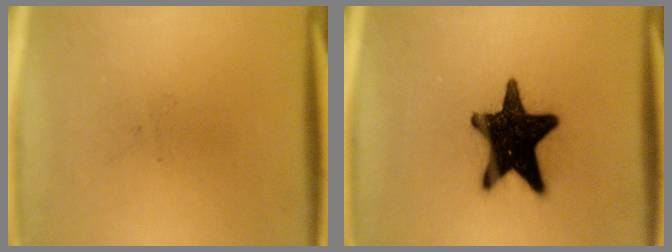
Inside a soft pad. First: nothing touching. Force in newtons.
{"total": 19.3}